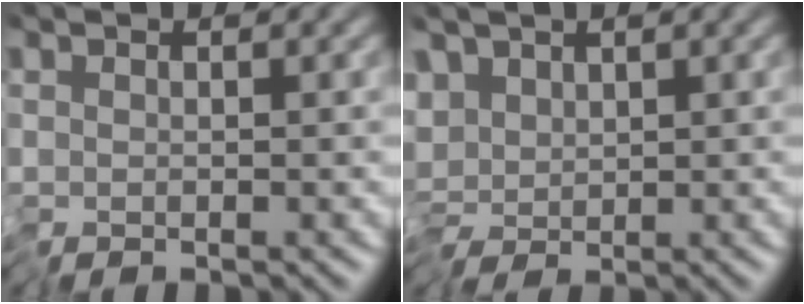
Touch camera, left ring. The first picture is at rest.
{"total": 2.9, "force": [0.2, 1.7, 2.3], "torque": [-0.031, 0.007, -0.006]}